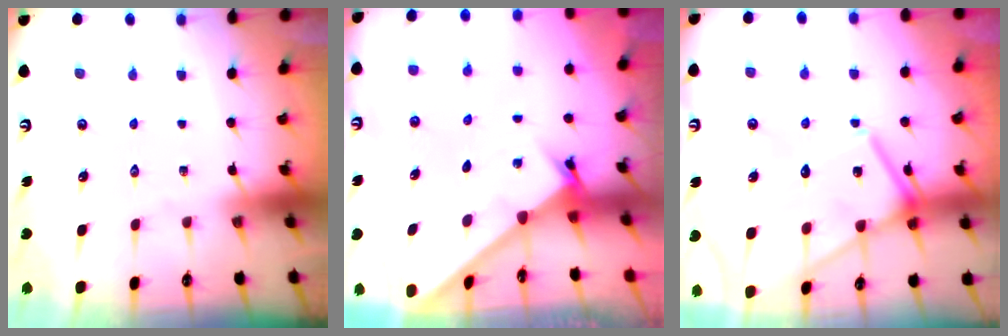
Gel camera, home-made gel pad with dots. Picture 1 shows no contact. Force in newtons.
{"total": 1.5, "press": 1.4, "slide": 0.1}
{"total": 16.6, "press": 16.5, "slide": 1.4}